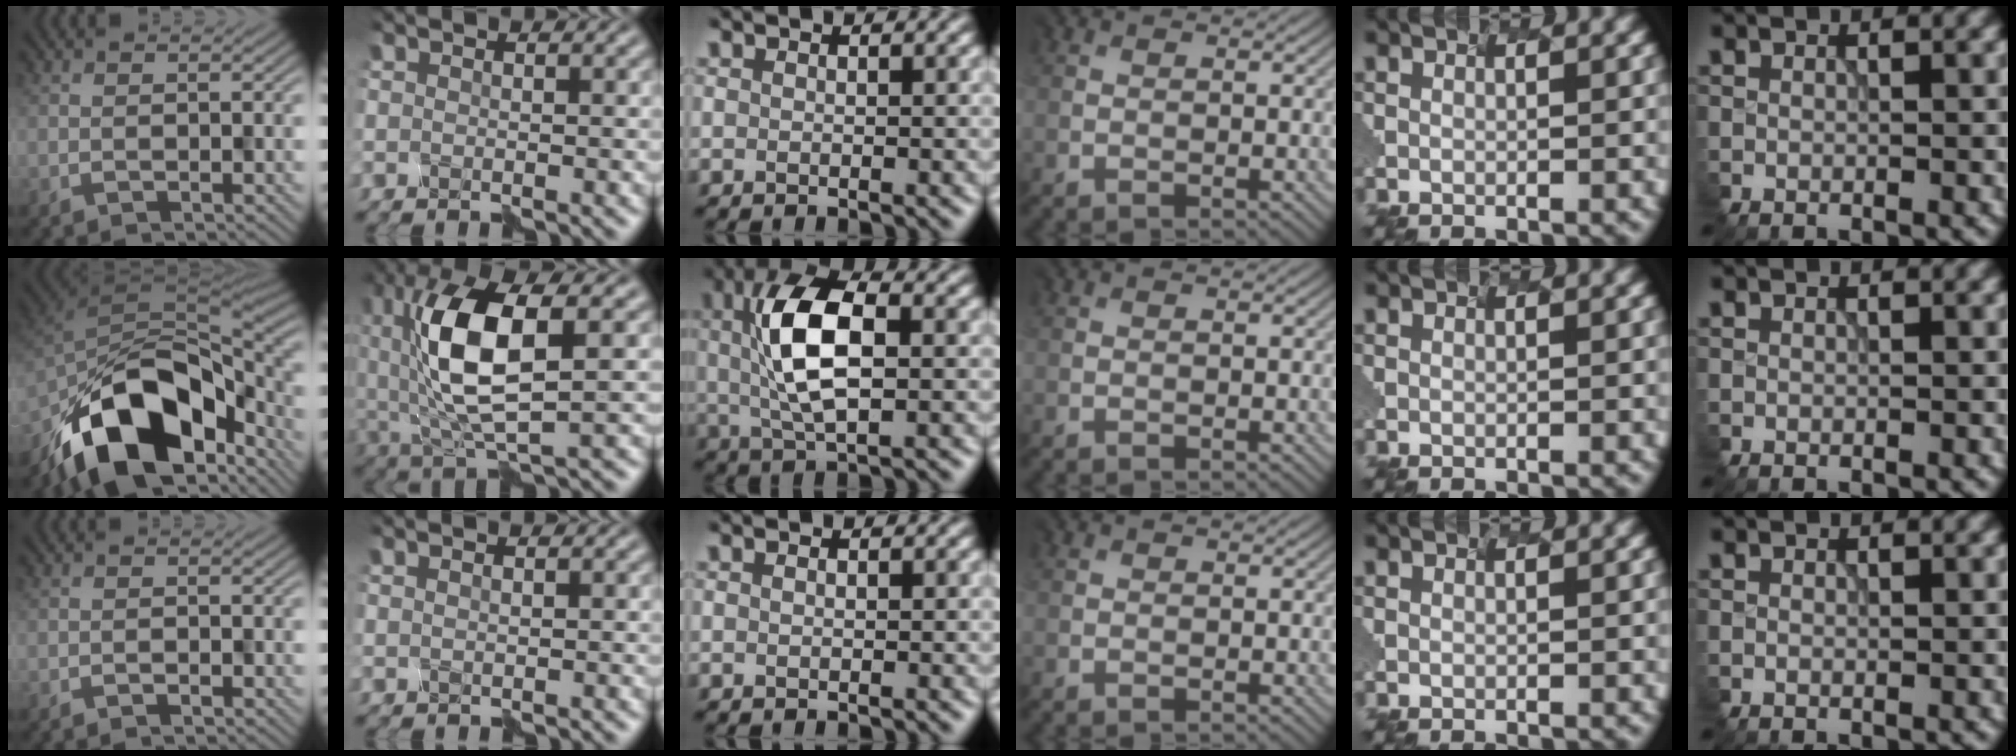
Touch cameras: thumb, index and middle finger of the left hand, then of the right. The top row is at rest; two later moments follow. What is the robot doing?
{"motion": "disassemble", "object": "markers"}